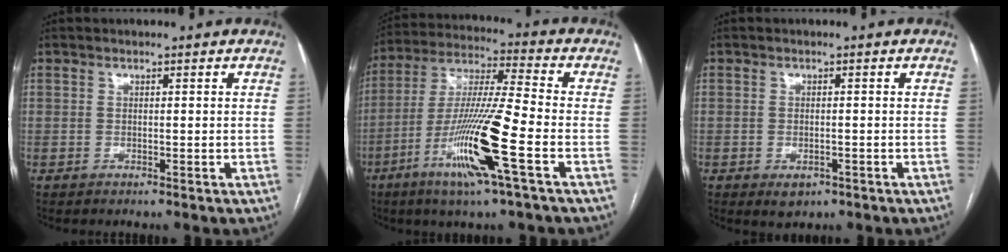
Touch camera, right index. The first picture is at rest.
{"total": 15.6, "force": [-6.2, -0.3, 14.3], "torque": [-0.288, -0.018, -0.119]}
{"total": 2.5, "force": [-1.3, 1.5, 1.6], "torque": [-0.023, -0.002, -0.007]}